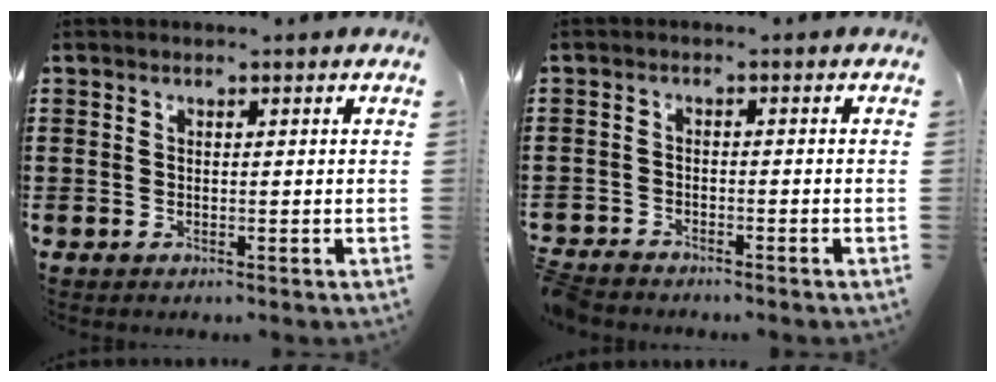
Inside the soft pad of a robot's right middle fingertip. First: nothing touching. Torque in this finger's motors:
{"motor_torque": [0.84, -0.01, 0.26, 0.21]}